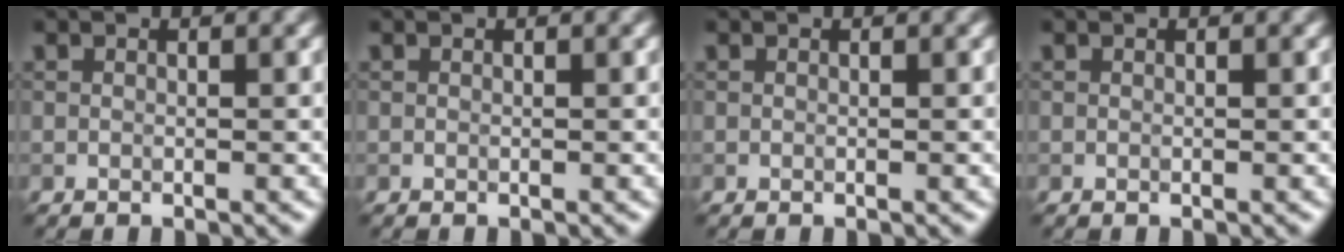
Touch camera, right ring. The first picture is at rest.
{"total": 0.0}
{"total": 0.0}
{"total": 0.0}